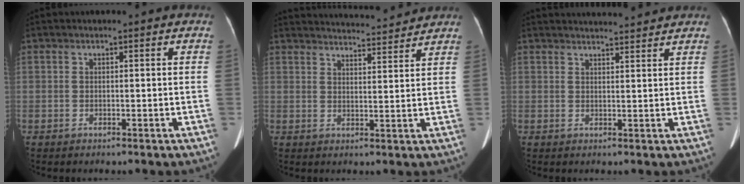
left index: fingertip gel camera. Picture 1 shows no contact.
{"total": 13.2, "force": [12.9, 1.1, 2.8], "torque": [-0.038, 0.018, 0.172]}
{"total": 7.8, "force": [7.6, 0.5, 1.7], "torque": [-0.022, 0.020, 0.093]}